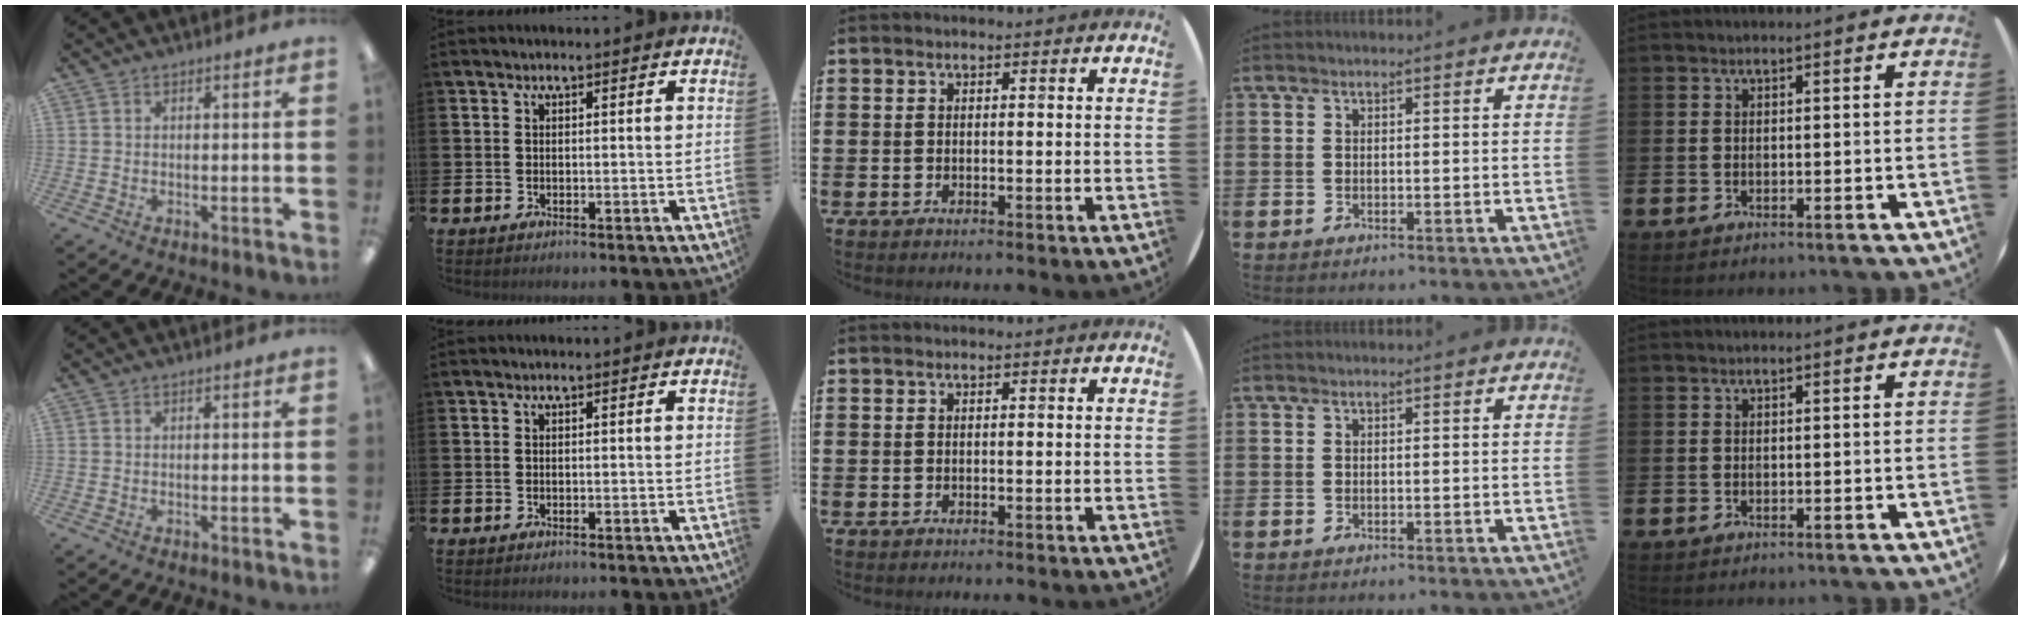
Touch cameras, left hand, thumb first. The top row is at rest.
{}